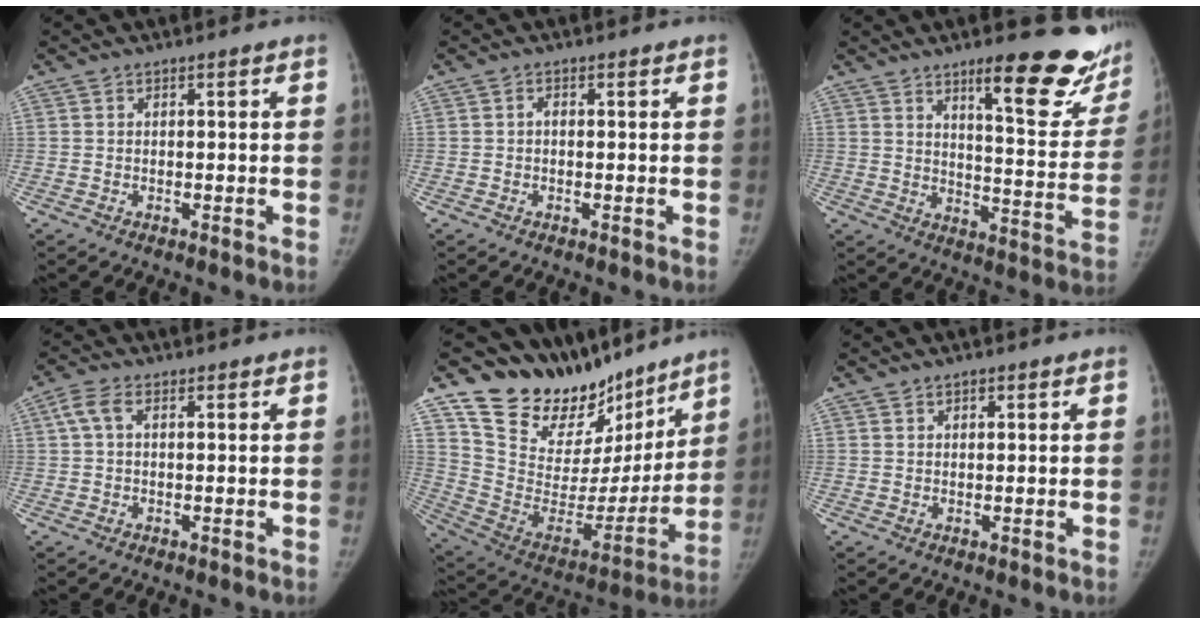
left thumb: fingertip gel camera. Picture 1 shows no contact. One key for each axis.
{"total": 0.7, "fx": -0.1, "fy": 0.5, "fz": 0.5, "tx": -0.006, "ty": 0.002, "tz": -0.005}
{"total": 20.2, "fx": 13.1, "fy": 5.2, "fz": 14.5, "tx": -0.145, "ty": -0.091, "tz": 0.177}
{"total": 3.3, "fx": 1.0, "fy": 1.7, "fz": 2.6, "tx": -0.062, "ty": 0.015, "tz": 0.020}
{"total": 21.8, "fx": 18.1, "fy": 10.3, "fz": 6.3, "tx": -0.041, "ty": -0.116, "tz": 0.300}
{"total": 1.0, "fx": 0.7, "fy": 0.5, "fz": 0.5, "tx": -0.004, "ty": -0.003, "tz": 0.009}